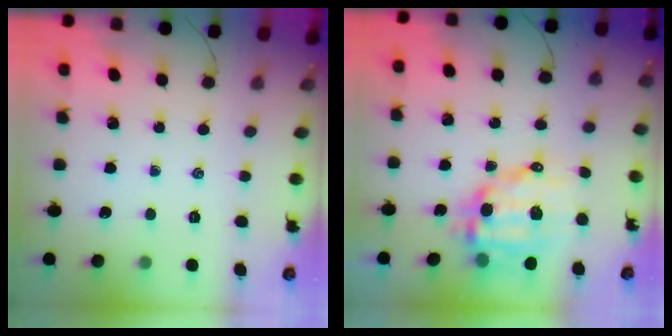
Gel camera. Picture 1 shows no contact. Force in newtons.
{"total": 12.0, "press": 11.8, "slide": 2.4}